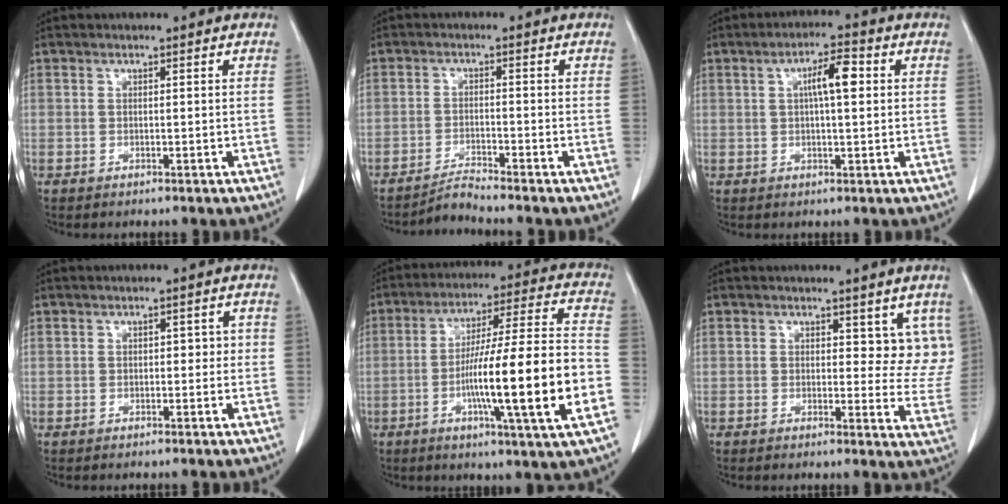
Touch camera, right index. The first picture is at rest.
{"total": 3.1, "force": [-2.8, -1.3, -0.1], "torque": [-0.004, -0.018, -0.054]}
{"total": 5.5, "force": [1.2, 1.1, 5.3], "torque": [-0.092, 0.012, 0.020]}
{"total": 1.7, "force": [-0.1, 1.1, 1.3], "torque": [-0.012, 0.014, -0.002]}
{"total": 20.0, "force": [-4.9, 0.0, 19.3], "torque": [-0.301, -0.002, -0.080]}
{"total": 6.1, "force": [3.6, 3.6, 3.3], "torque": [-0.014, -0.020, 0.033]}